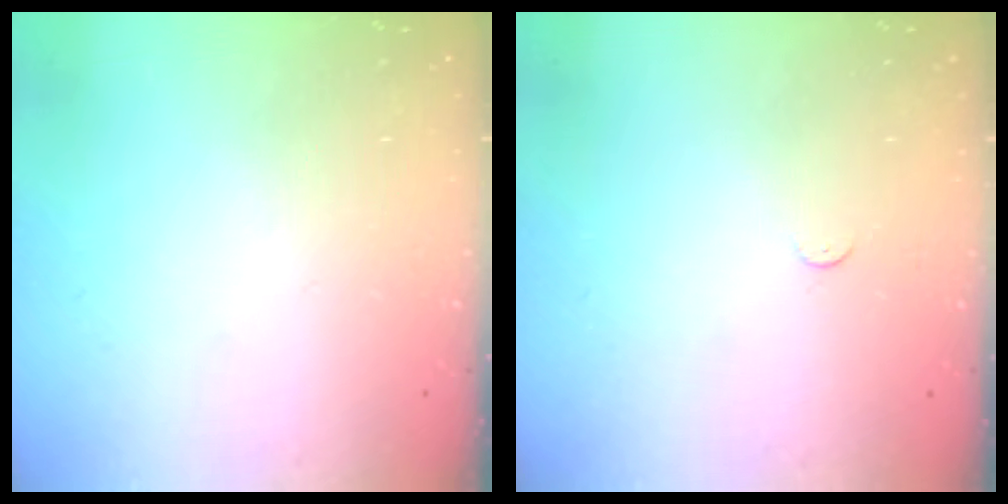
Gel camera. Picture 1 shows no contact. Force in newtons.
{"total": 2.3, "press": 2.3, "slide": 0.3}